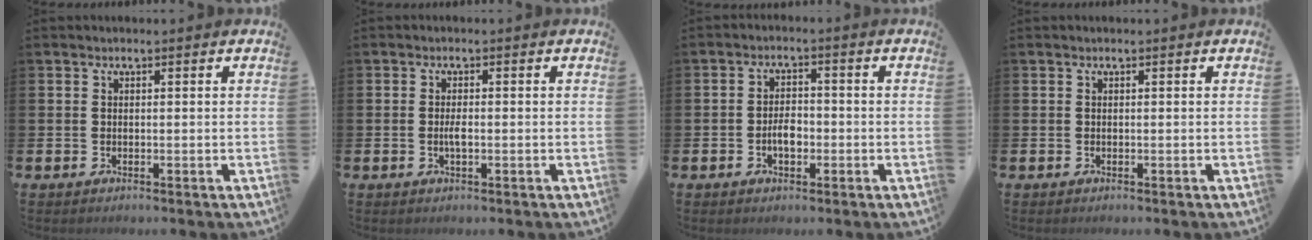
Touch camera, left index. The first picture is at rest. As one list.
[{"total": 1.8, "force": [-0.1, 0.9, 1.6], "torque": [-0.027, 0.001, -0.004]}, {"total": 3.1, "force": [-0.9, 1.8, 2.4], "torque": [-0.035, 0.000, -0.020]}, {"total": 0.0}]